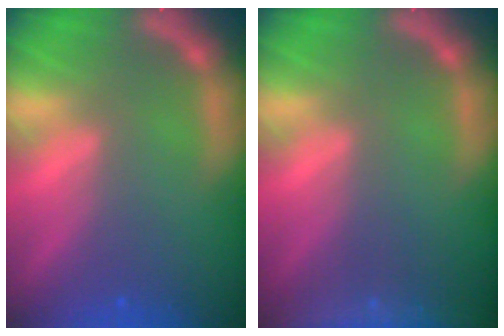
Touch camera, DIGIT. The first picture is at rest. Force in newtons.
{"total": 10.1}